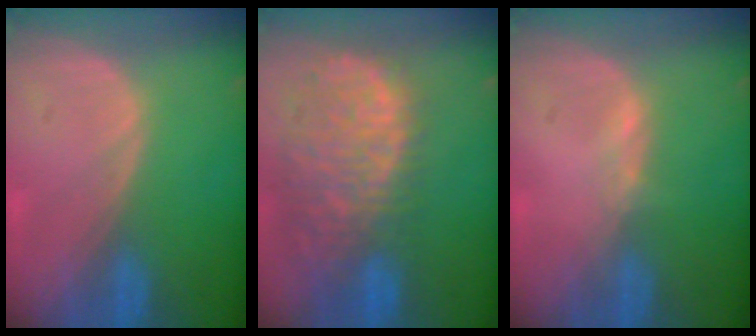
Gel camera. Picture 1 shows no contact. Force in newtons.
{"total": 13.5, "press": 11.0, "slide": 7.8}
{"total": 0.7, "press": 0.7, "slide": 0.2}